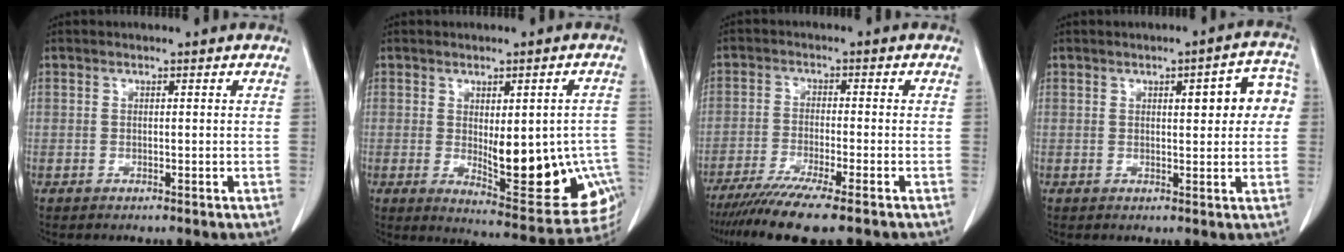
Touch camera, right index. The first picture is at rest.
{"total": 15.4, "force": [-2.7, 5.9, 13.9], "torque": [-0.135, -0.001, -0.014]}
{"total": 10.5, "force": [-8.2, -0.1, 6.6], "torque": [-0.103, -0.027, -0.131]}
{"total": 6.9, "force": [1.5, 2.1, 6.4], "torque": [-0.071, 0.020, 0.014]}